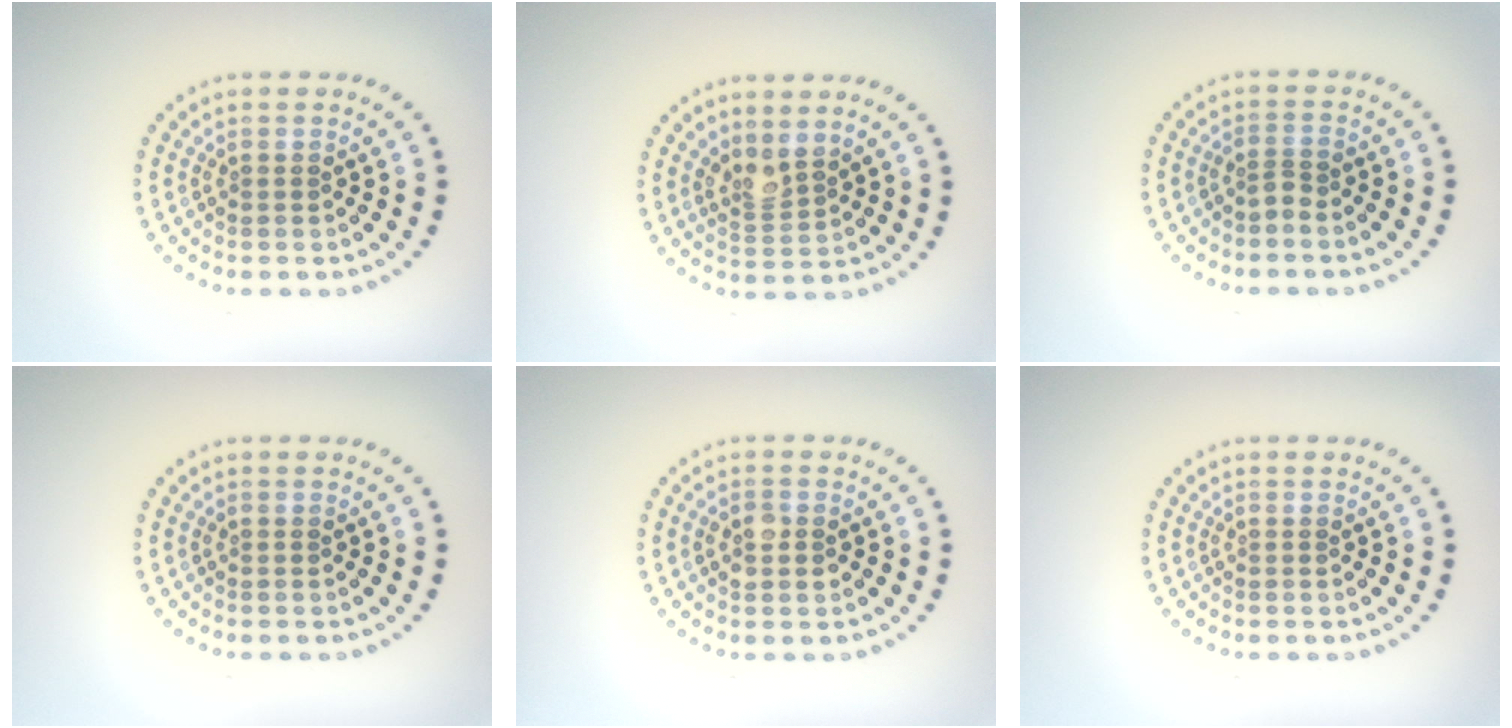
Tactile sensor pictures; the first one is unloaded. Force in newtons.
{"total": 2.2, "press": 1.6, "slide": 1.4}
{"total": 1.0, "press": 0.6, "slide": 0.8}
{"total": 0.0}
{"total": 2.3, "press": 2.3, "slide": 0.1}
{"total": 0.0}